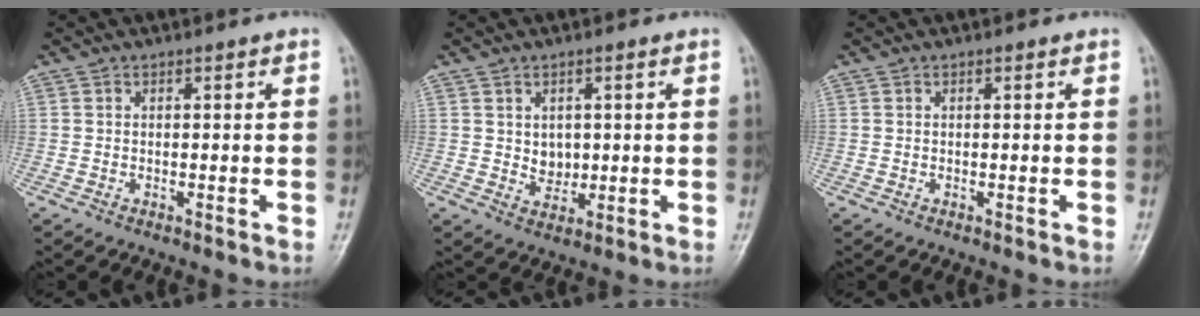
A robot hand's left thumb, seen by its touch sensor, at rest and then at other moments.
{"total": 3.6, "force": [0.6, 2.9, 1.9], "torque": [-0.013, -0.008, 0.017]}
{"total": 0.0}